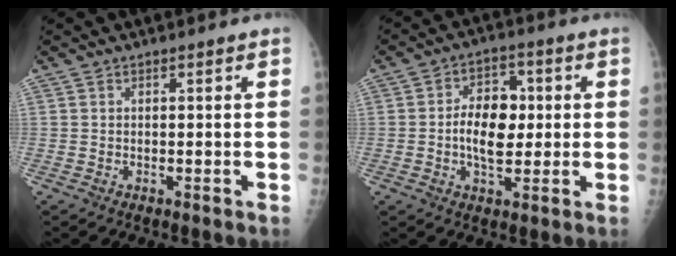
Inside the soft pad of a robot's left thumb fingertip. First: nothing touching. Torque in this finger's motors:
{"motor_torque": [1.12, 1.12, 0.02, 0.02, 0.08]}